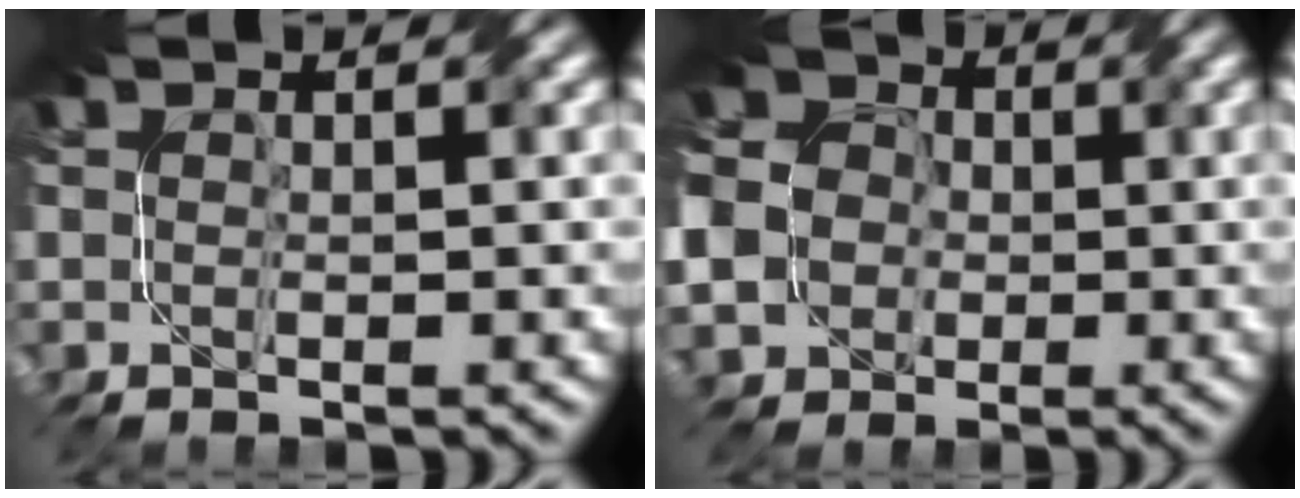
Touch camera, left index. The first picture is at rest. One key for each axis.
{"total": 10.2, "fx": -1.9, "fy": 9.4, "fz": 3.6, "tx": -0.100, "ty": -0.011, "tz": -0.055}